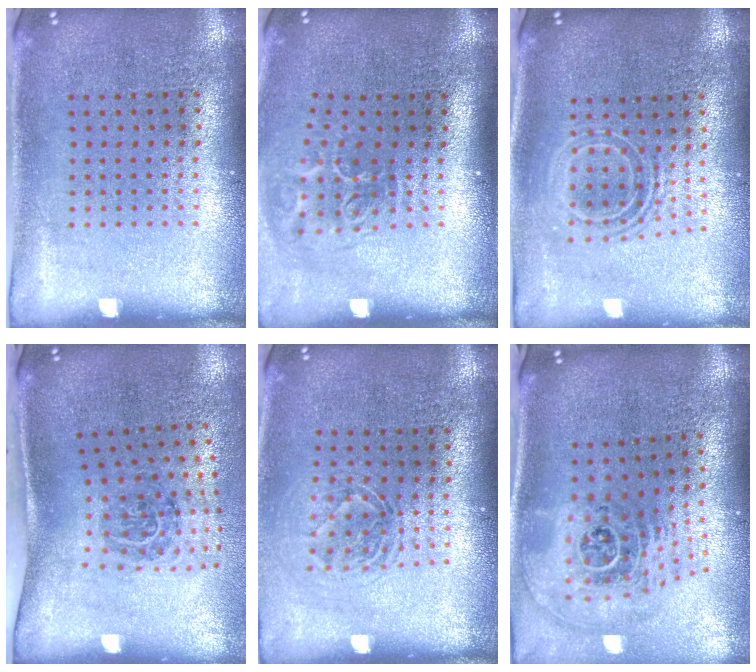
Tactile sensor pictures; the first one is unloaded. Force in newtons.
{"total": 2.1, "press": 1.3, "slide": 1.6}
{"total": 1.6, "press": 1.3, "slide": 0.9}
{"total": 1.9, "press": 1.2, "slide": 1.5}
{"total": 1.5, "press": 1.2, "slide": 0.9}
{"total": 2.8, "press": 1.8, "slide": 2.1}